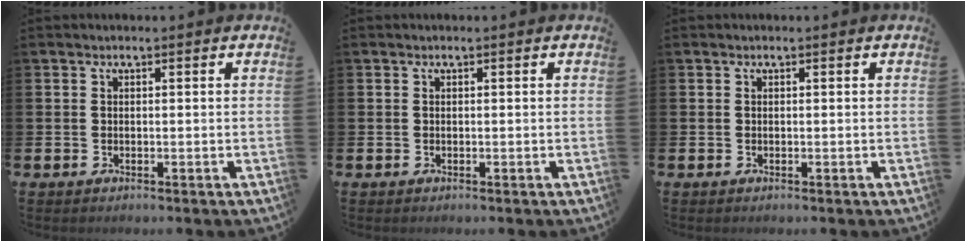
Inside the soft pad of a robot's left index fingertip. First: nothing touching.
{"total": 0.0}
{"total": 0.0}